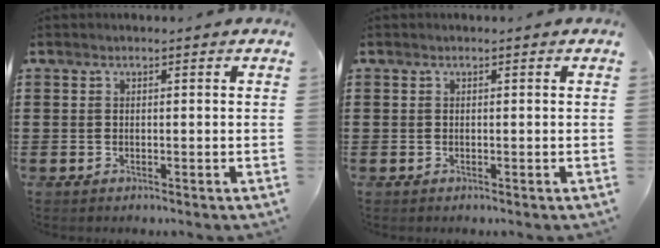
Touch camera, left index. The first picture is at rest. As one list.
[{"total": 0.0}]